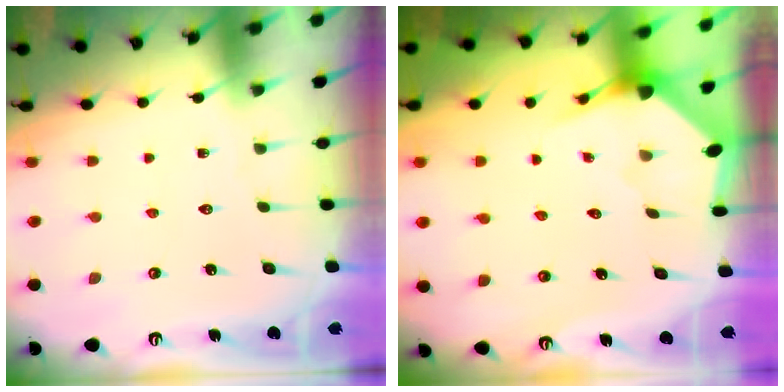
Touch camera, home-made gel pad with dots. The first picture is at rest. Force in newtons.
{"total": 2.8, "press": 2.8, "slide": 0.3}